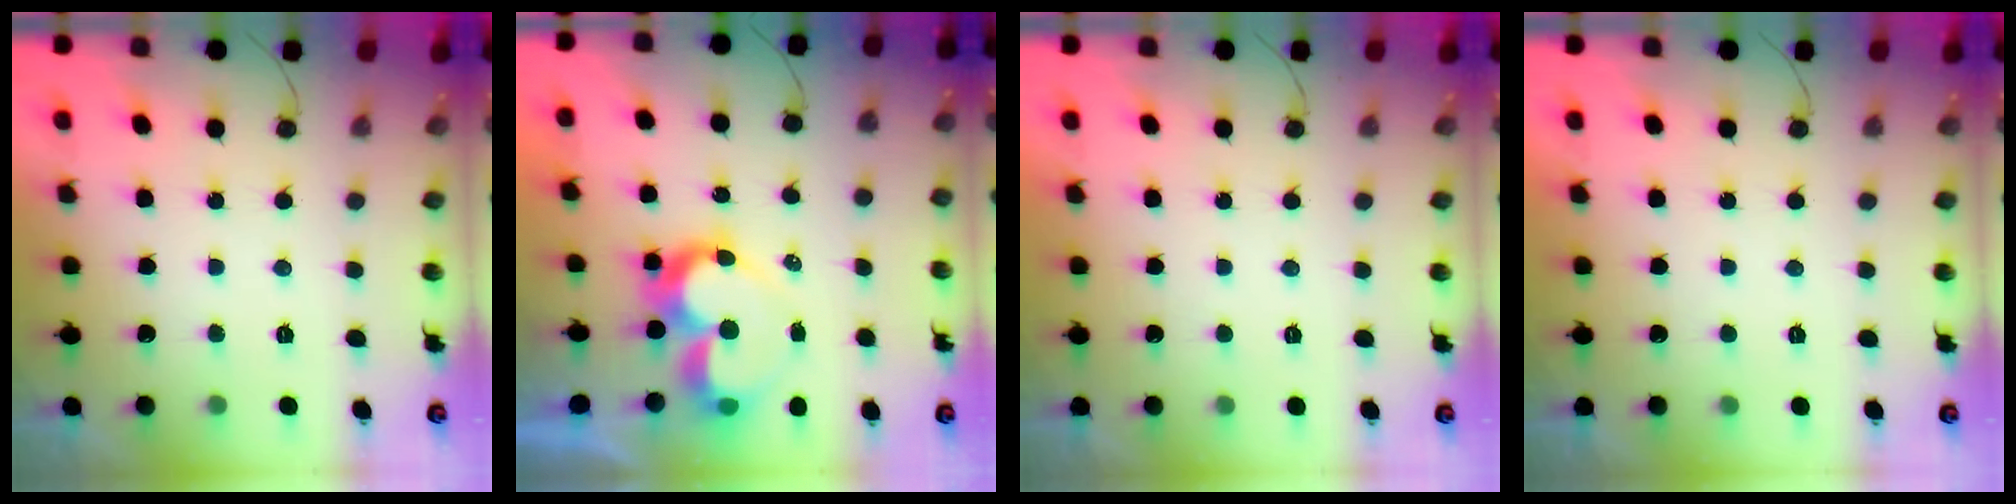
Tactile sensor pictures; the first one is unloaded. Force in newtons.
{"total": 10.5, "press": 10.4, "slide": 1.0}
{"total": 1.8, "press": 1.7, "slide": 0.0}
{"total": 1.7, "press": 1.7, "slide": 0.0}